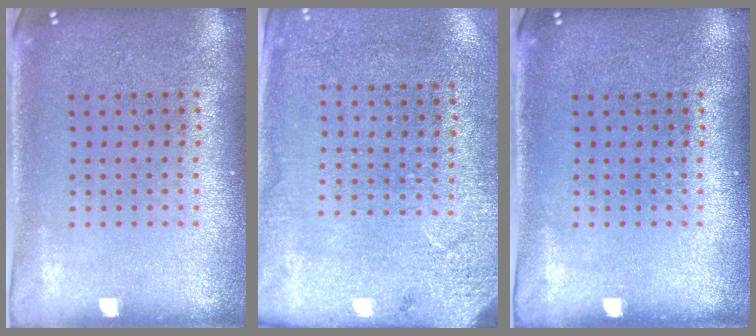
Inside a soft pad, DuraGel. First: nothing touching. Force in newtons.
{"total": 2.7, "press": 2.2, "slide": 1.5}
{"total": 0.0}